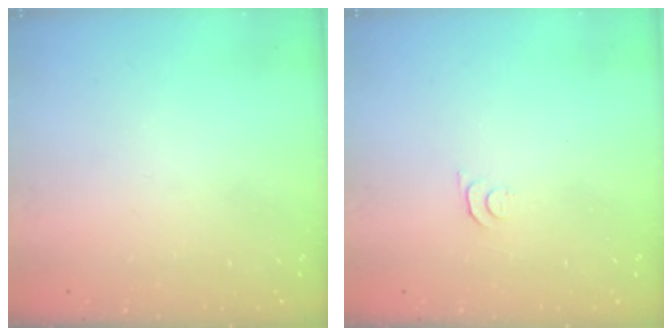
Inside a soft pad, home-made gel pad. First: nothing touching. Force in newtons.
{"total": 4.1, "press": 4.0, "slide": 0.6}